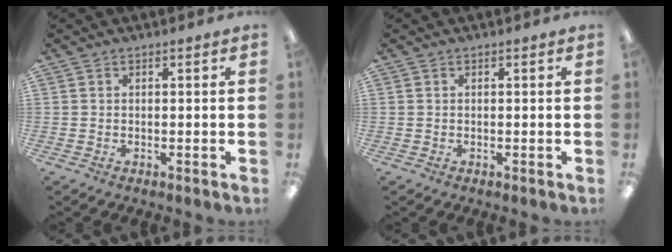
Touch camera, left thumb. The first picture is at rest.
{"total": 0.0}